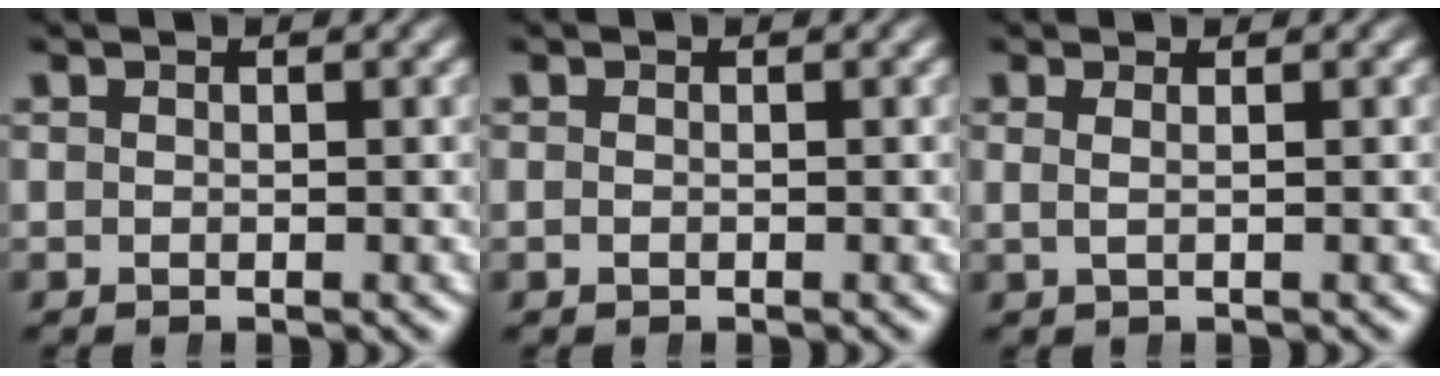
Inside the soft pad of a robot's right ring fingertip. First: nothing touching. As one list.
[{"total": 0.0}, {"total": 1.1, "force": [0.5, -0.6, 0.7], "torque": [-0.011, 0.003, 0.011]}]